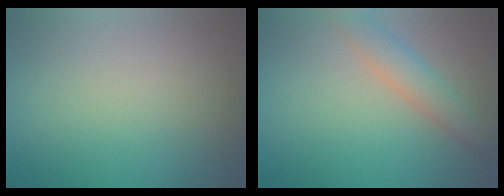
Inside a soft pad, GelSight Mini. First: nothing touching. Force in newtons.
{"total": 2.9, "press": 2.9, "slide": 0.1}